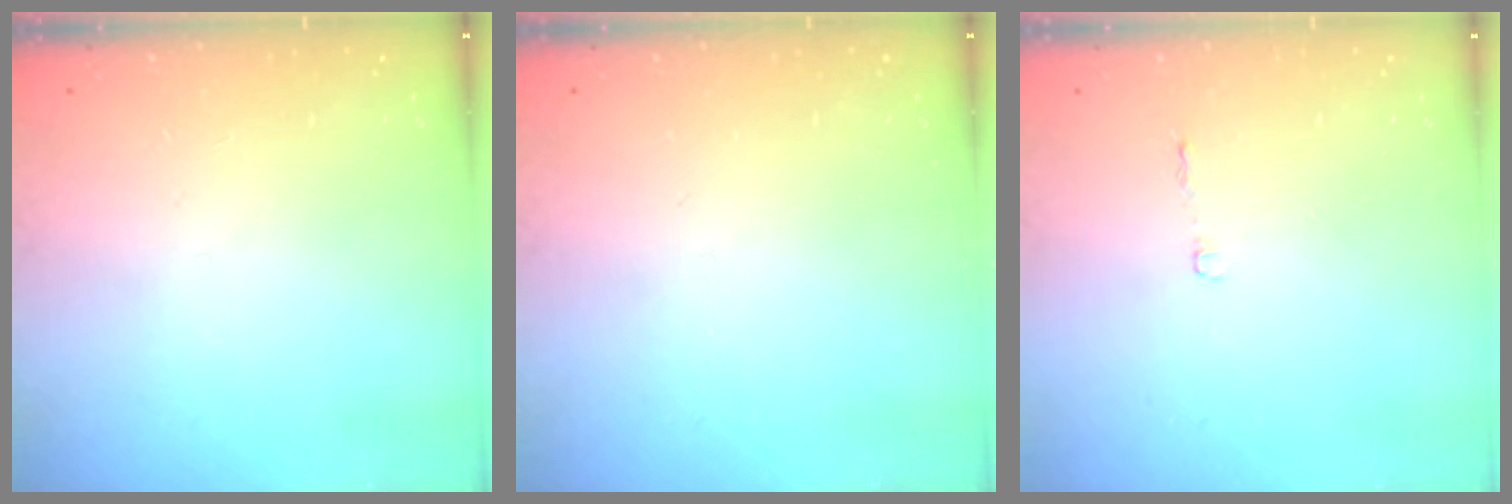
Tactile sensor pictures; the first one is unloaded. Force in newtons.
{"total": 0.0}
{"total": 2.5, "press": 2.4, "slide": 0.4}